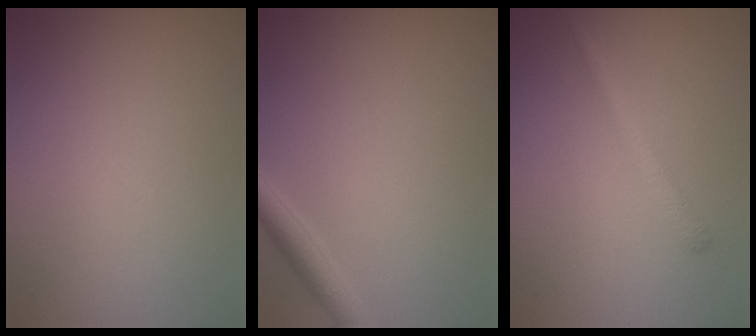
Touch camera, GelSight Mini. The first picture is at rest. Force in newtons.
{"total": 2.0, "press": 2.0, "slide": 0.2}
{"total": 1.7, "press": 1.7, "slide": 0.1}